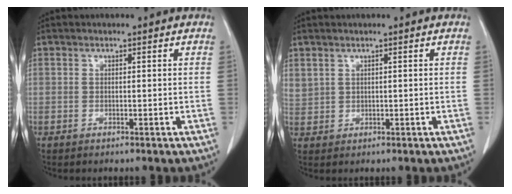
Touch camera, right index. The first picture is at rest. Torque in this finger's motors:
{"motor_torque": [0.87, 0.35, 0.43, 0.07]}